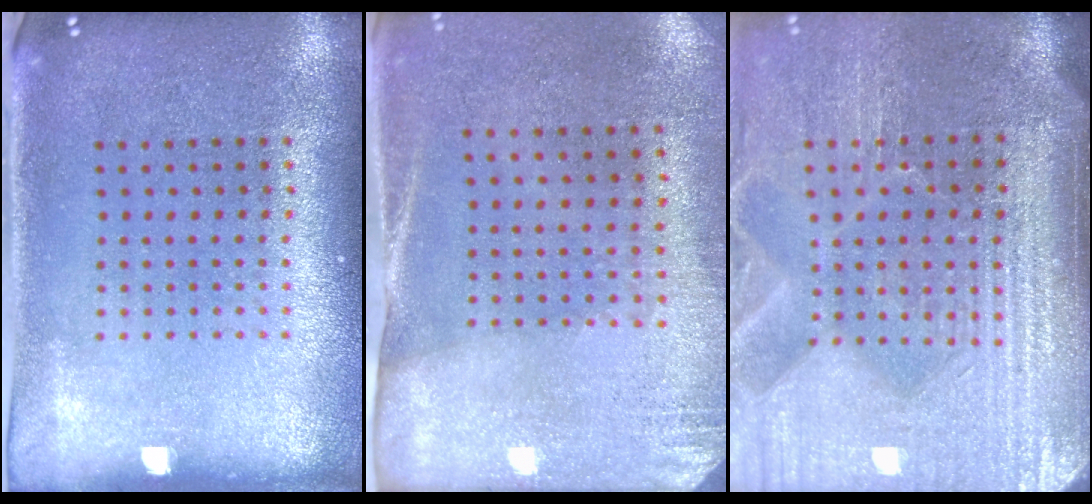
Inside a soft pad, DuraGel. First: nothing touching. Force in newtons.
{"total": 2.7, "press": 2.3, "slide": 1.3}
{"total": 4.6, "press": 4.1, "slide": 2.2}